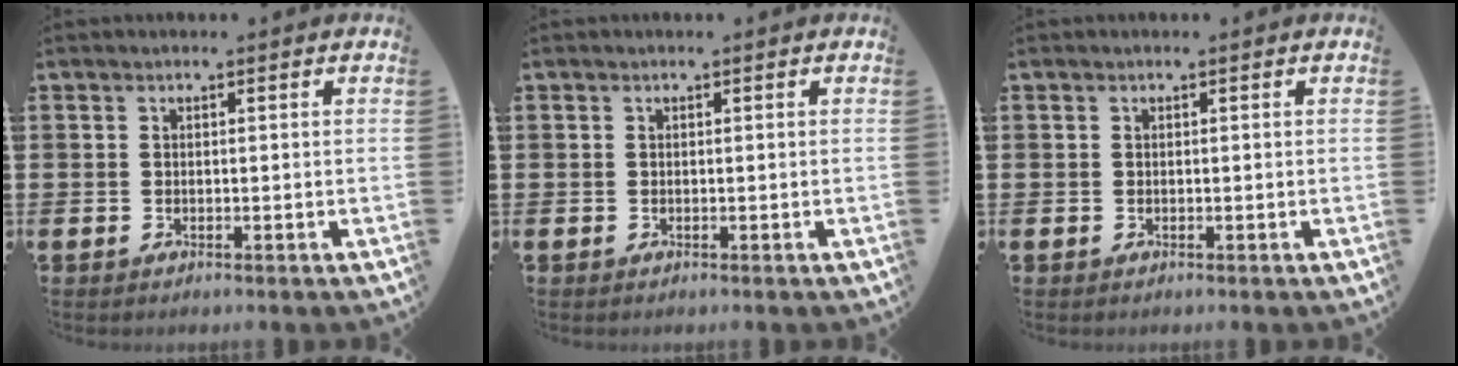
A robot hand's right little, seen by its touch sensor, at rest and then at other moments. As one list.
[{"total": 0.0}, {"total": 0.0}]